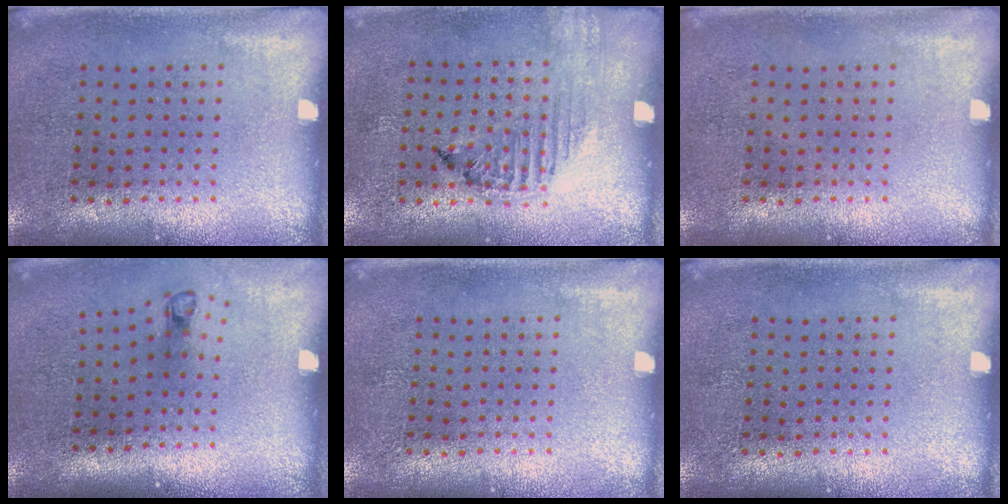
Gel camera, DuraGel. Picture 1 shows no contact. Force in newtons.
{"total": 1.2, "press": 1.2, "slide": 0.2}
{"total": 0.0}
{"total": 0.7, "press": 0.3, "slide": 0.6}
{"total": 0.0}
{"total": 0.0}